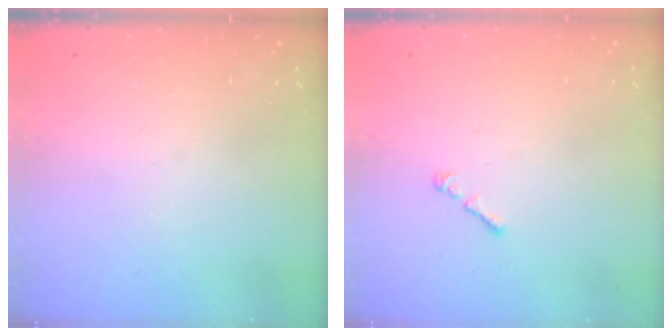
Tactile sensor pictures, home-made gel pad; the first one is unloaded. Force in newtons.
{"total": 1.0, "press": 0.9, "slide": 0.5}